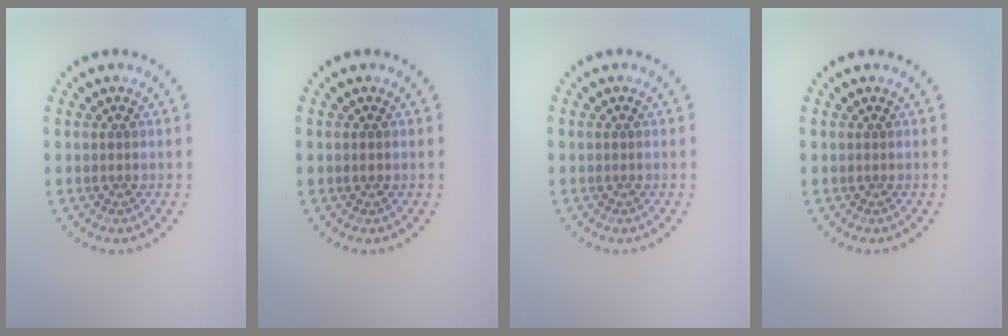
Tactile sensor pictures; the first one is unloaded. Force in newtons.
{"total": 0.5, "press": 0.5, "slide": 0.1}
{"total": 0.0}
{"total": 0.0}